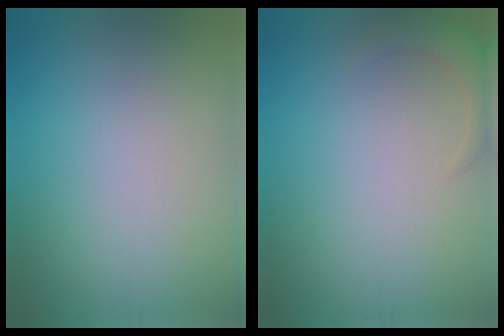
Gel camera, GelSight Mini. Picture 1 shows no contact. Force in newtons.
{"total": 2.3, "press": 2.3, "slide": 0.4}